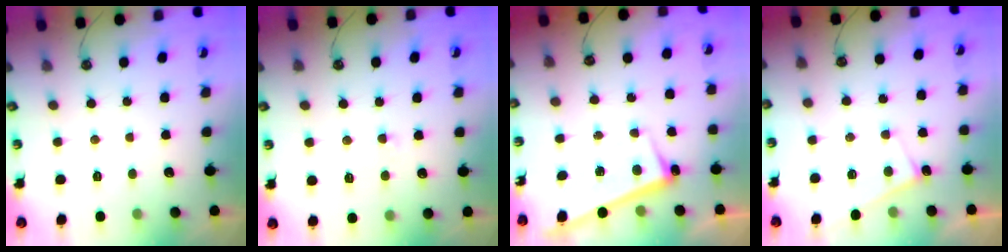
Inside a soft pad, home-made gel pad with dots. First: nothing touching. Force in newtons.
{"total": 2.6, "press": 2.5, "slide": 0.9}
{"total": 2.7, "press": 2.7, "slide": 0.5}
{"total": 3.9, "press": 3.9, "slide": 0.3}